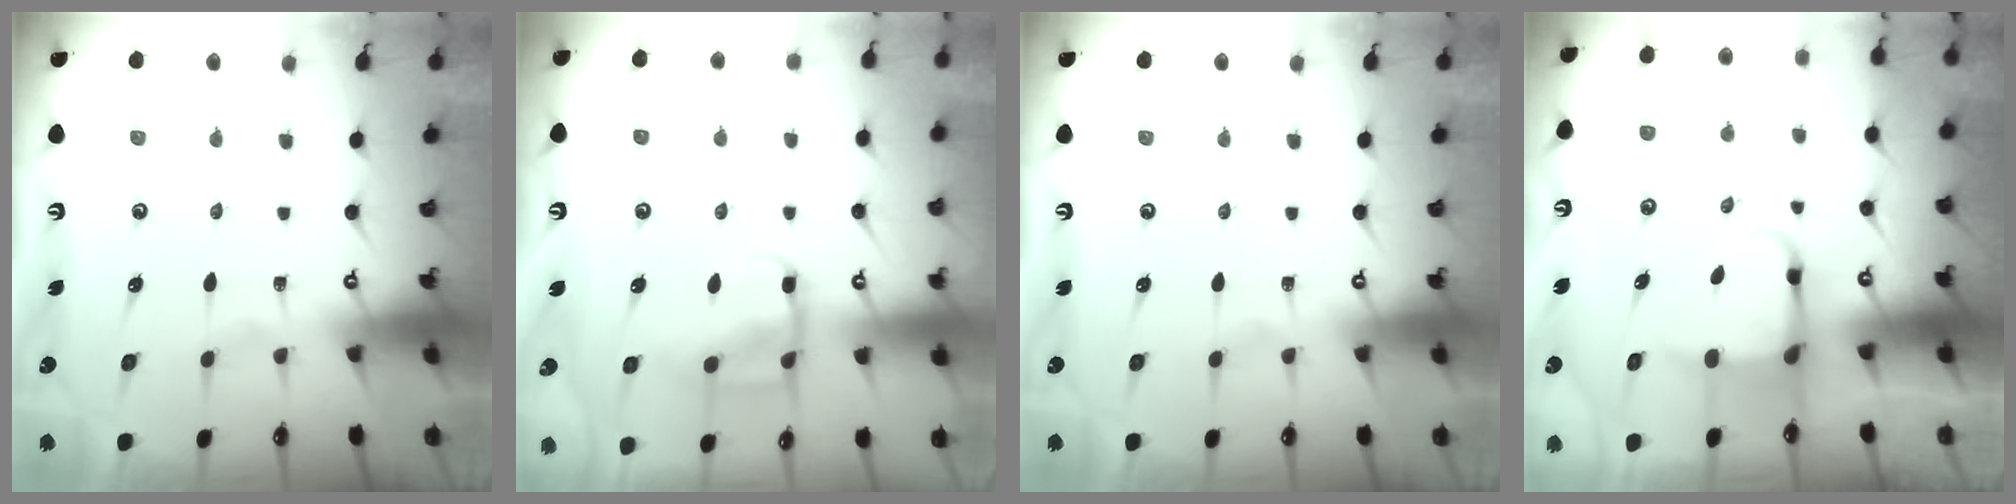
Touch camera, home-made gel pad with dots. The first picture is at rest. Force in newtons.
{"total": 10.3, "press": 10.3, "slide": 0.9}
{"total": 0.0}
{"total": 3.7, "press": 3.6, "slide": 0.7}